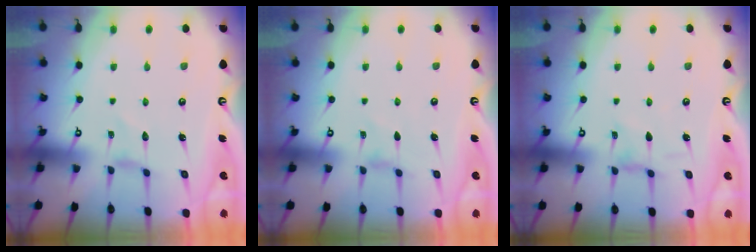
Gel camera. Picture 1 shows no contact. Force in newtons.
{"total": 0.8, "press": 0.8, "slide": 0.3}
{"total": 0.0}